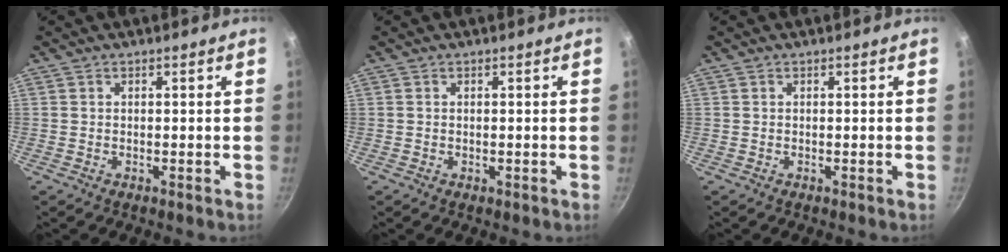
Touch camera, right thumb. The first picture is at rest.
{"total": 0.0}
{"total": 0.0}